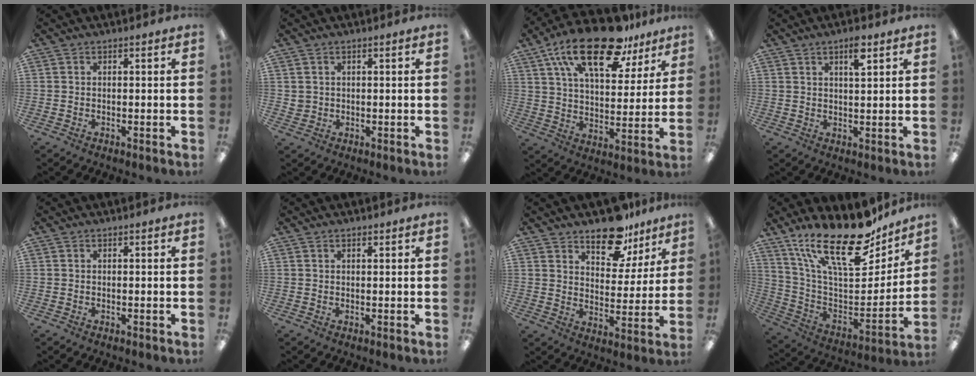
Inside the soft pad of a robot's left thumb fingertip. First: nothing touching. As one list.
[{"total": 1.8, "force": [0.9, 1.6, 0.1], "torque": [-0.005, 0.002, 0.016]}, {"total": 22.4, "force": [14.7, 9.5, 14.0], "torque": [-0.240, -0.069, 0.253]}, {"total": 4.9, "force": [3.1, 1.3, 3.5], "torque": [-0.054, -0.006, 0.048]}, {"total": 0.0}, {"total": 0.7, "force": [0.6, 0.3, 0.3], "torque": [-0.006, 0.001, 0.011]}, {"total": 12.8, "force": [9.9, 6.3, 5.1], "torque": [-0.063, -0.062, 0.179]}, {"total": 26.3, "force": [18.6, 9.6, 15.8], "torque": [-0.266, -0.117, 0.321]}]